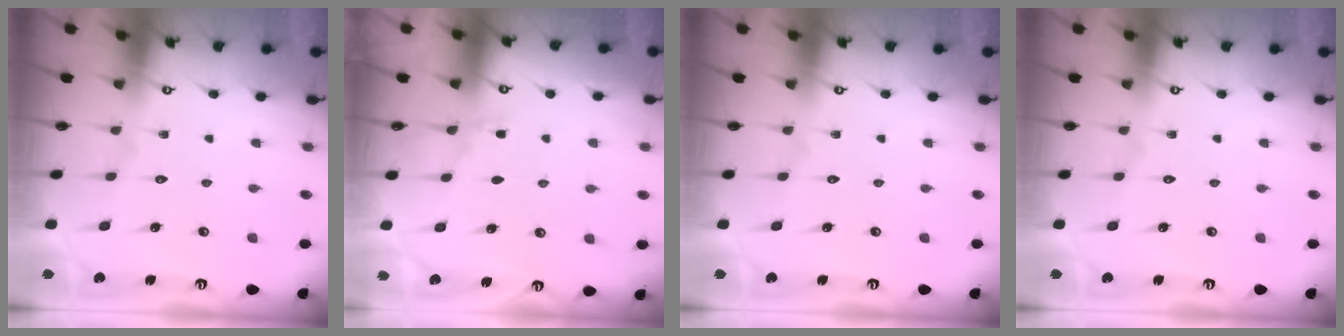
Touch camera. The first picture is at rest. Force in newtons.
{"total": 2.7, "press": 2.6, "slide": 0.4}
{"total": 0.0}
{"total": 0.0}